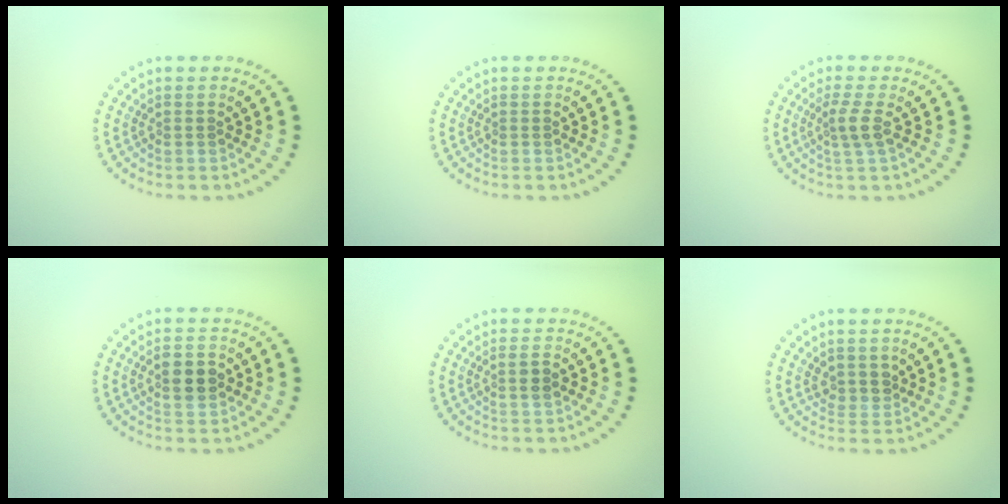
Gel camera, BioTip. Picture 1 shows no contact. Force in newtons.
{"total": 0.0}
{"total": 2.1, "press": 1.6, "slide": 1.4}
{"total": 2.9, "press": 2.9, "slide": 0.1}
{"total": 1.3, "press": 1.2, "slide": 0.5}
{"total": 1.6, "press": 1.2, "slide": 1.0}